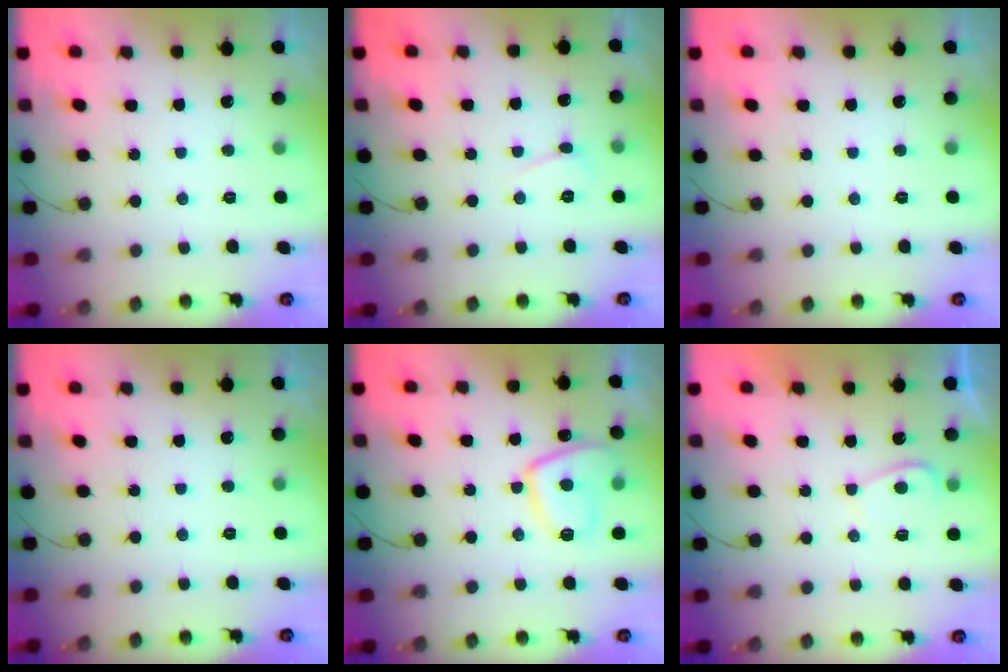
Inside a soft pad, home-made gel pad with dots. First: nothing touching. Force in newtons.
{"total": 3.0, "press": 3.0, "slide": 0.3}
{"total": 0.0}
{"total": 0.0}
{"total": 9.9, "press": 9.9, "slide": 0.9}
{"total": 2.3, "press": 2.2, "slide": 0.8}